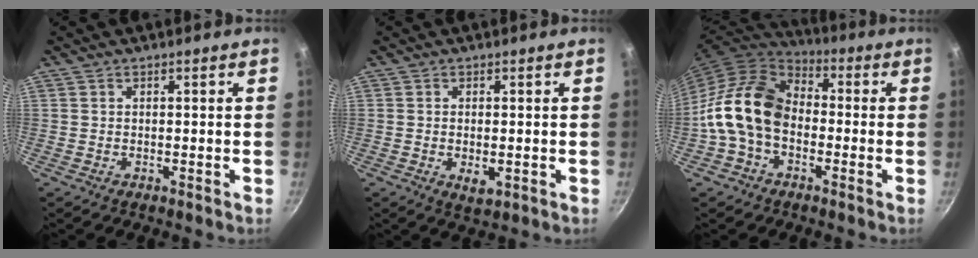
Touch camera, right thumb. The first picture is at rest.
{"total": 3.2, "force": [-0.6, 1.6, 2.8], "torque": [-0.046, -0.010, -0.006]}
{"total": 15.4, "force": [-2.2, 11.0, 10.5], "torque": [-0.165, 0.038, -0.061]}